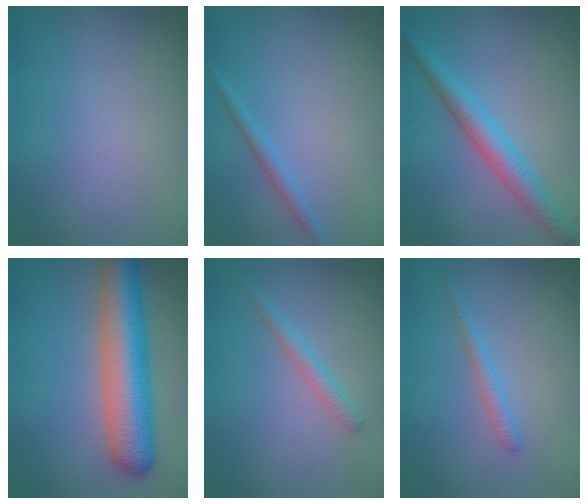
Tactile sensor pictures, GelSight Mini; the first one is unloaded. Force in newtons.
{"total": 1.5, "press": 1.5, "slide": 0.1}
{"total": 3.8, "press": 3.8, "slide": 0.1}
{"total": 8.9, "press": 8.8, "slide": 0.3}
{"total": 1.6, "press": 1.6, "slide": 0.0}
{"total": 1.4, "press": 1.4, "slide": 0.1}